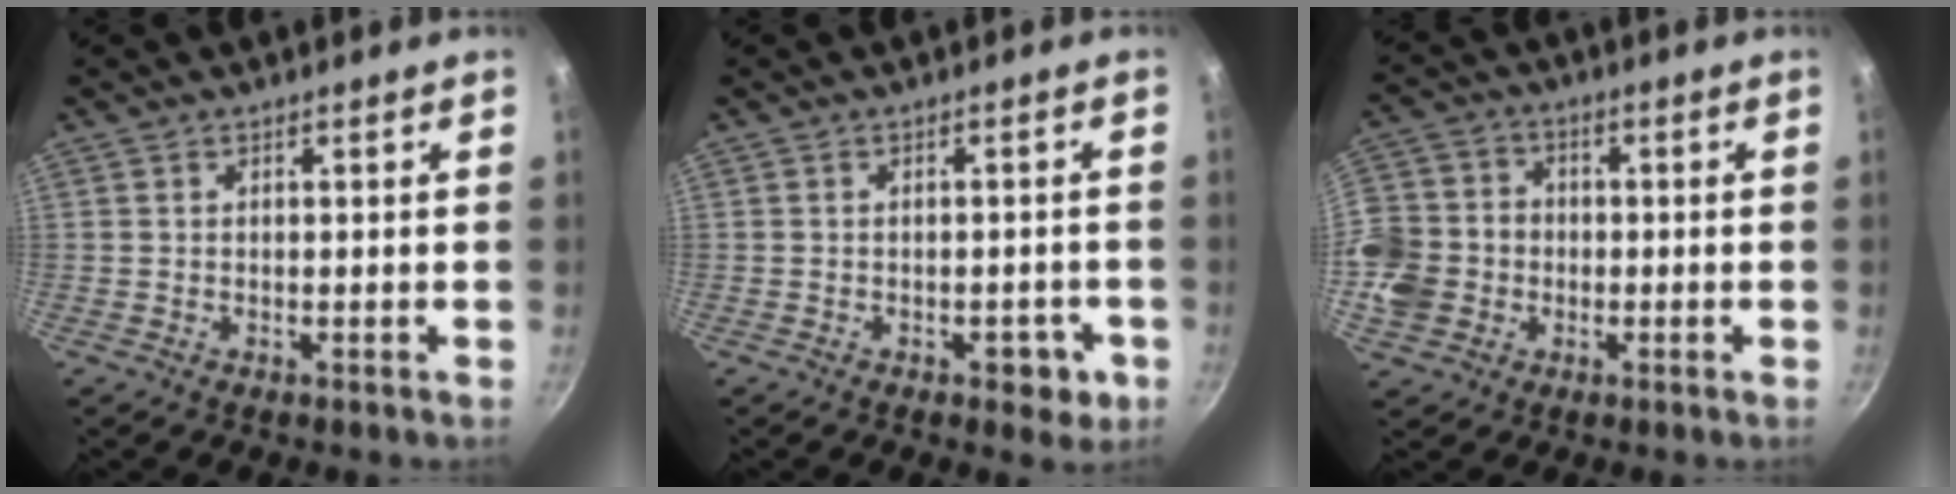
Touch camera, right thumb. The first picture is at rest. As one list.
[{"total": 4.3, "force": [-2.0, 2.3, 3.1], "torque": [-0.017, 0.012, -0.020]}, {"total": 13.1, "force": [-2.7, 11.3, 6.1], "torque": [-0.120, 0.025, -0.051]}]